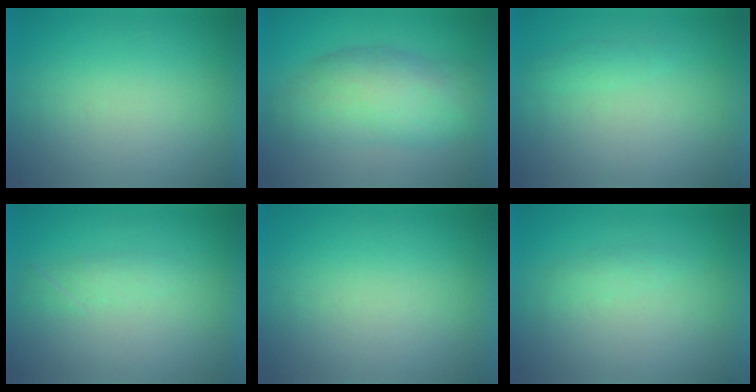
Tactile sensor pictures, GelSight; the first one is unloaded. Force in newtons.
{"total": 7.1}
{"total": 1.3}
{"total": 1.7}
{"total": 0.0}
{"total": 1.2}